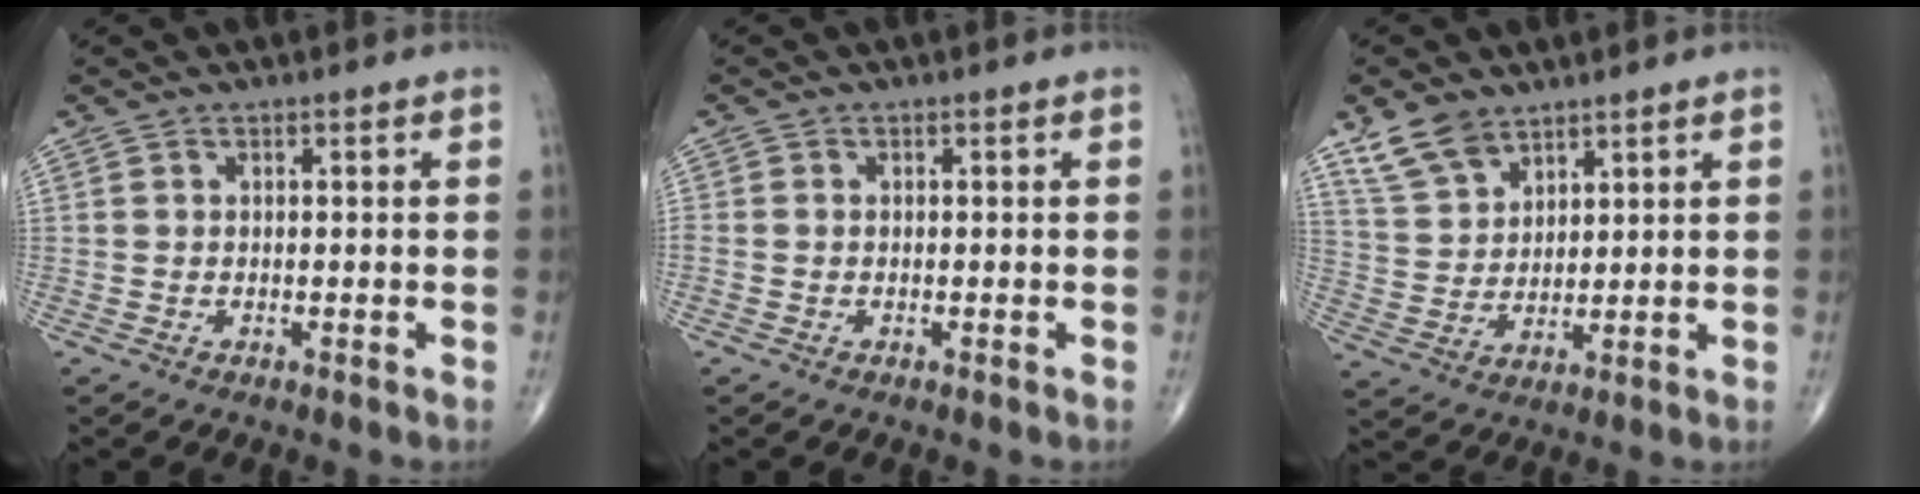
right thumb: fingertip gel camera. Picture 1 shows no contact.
{"total": 0.6, "force": [-0.2, 0.5, 0.3], "torque": [-0.008, 0.001, -0.005]}
{"total": 8.0, "force": [5.7, 4.4, 3.3], "torque": [-0.049, -0.023, 0.121]}